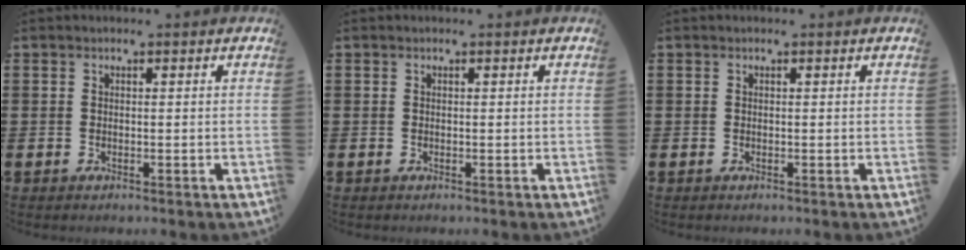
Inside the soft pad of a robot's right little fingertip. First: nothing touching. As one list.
[{"total": 0.0}, {"total": 0.0}]